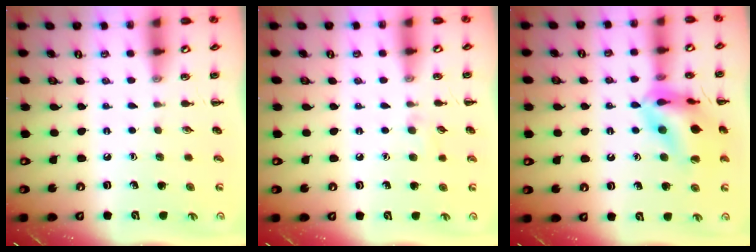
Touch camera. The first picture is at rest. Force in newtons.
{"total": 3.9, "press": 3.6, "slide": 1.5}
{"total": 16.9, "press": 16.8, "slide": 2.3}